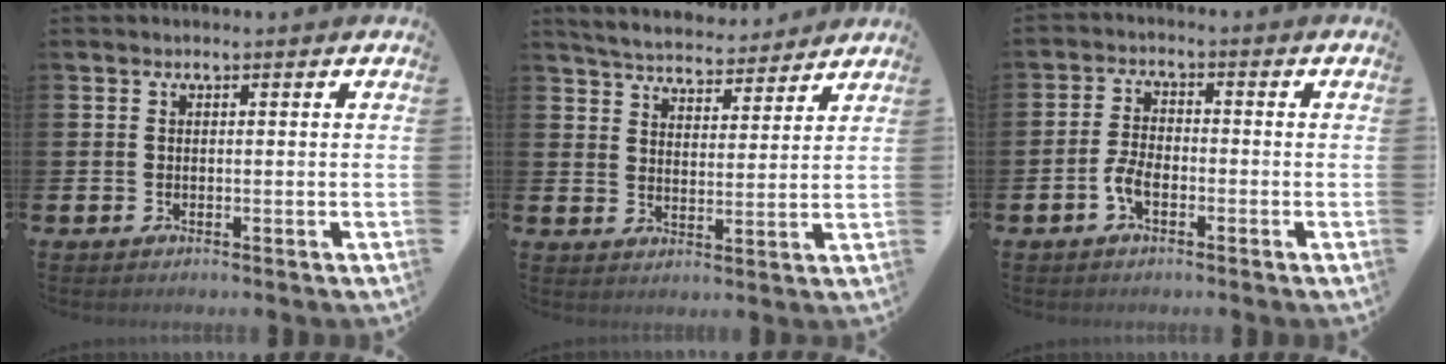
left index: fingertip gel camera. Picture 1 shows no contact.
{"total": 5.2, "force": [5.1, 0.9, 0.5], "torque": [-0.025, -0.033, 0.088]}
{"total": 3.3, "force": [-1.5, 1.7, 2.4], "torque": [-0.045, 0.001, -0.031]}